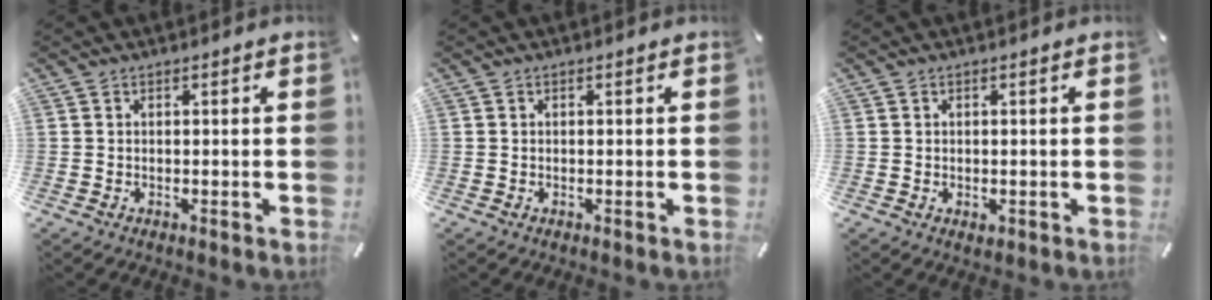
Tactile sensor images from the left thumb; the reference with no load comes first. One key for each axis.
{"total": 0.0}
{"total": 1.0, "fx": -0.2, "fy": 0.8, "fz": 0.6, "tx": -0.010, "ty": 0.000, "tz": -0.004}